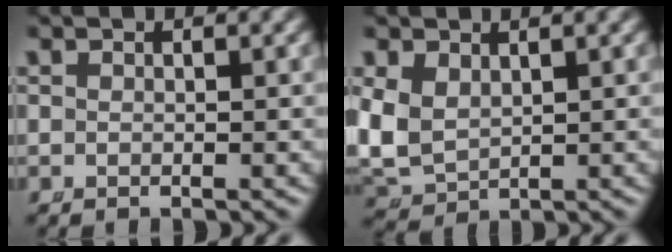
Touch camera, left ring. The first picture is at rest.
{"total": 6.5, "force": [0.1, 5.8, 2.9], "torque": [-0.115, -0.034, 0.020]}